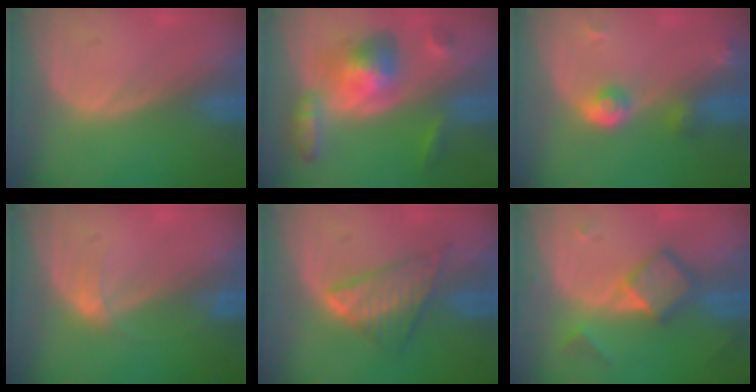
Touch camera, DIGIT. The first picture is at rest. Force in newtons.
{"total": 8.3, "press": 8.2, "slide": 0.7}
{"total": 4.0, "press": 3.9, "slide": 0.9}
{"total": 1.7, "press": 1.7, "slide": 0.2}
{"total": 5.8, "press": 5.8, "slide": 0.5}
{"total": 5.8, "press": 5.8, "slide": 0.1}